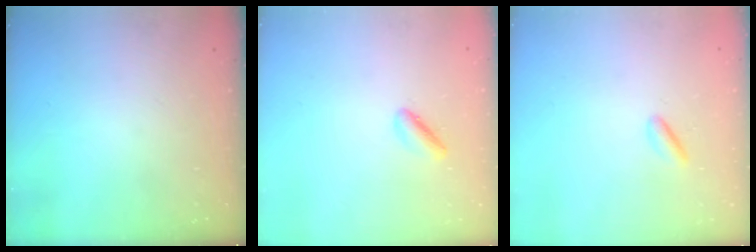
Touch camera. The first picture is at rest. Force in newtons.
{"total": 2.0, "press": 2.0, "slide": 0.3}
{"total": 2.4, "press": 2.4, "slide": 0.5}